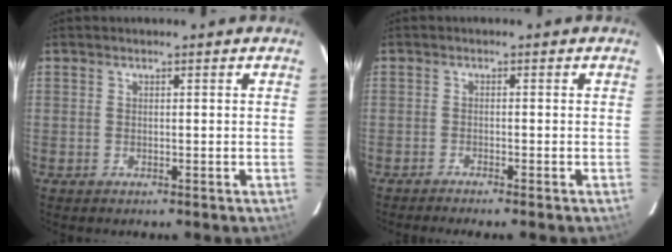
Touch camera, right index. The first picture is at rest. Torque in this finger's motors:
{"motor_torque": [0.88, -0.95, 0.36, 0.05]}